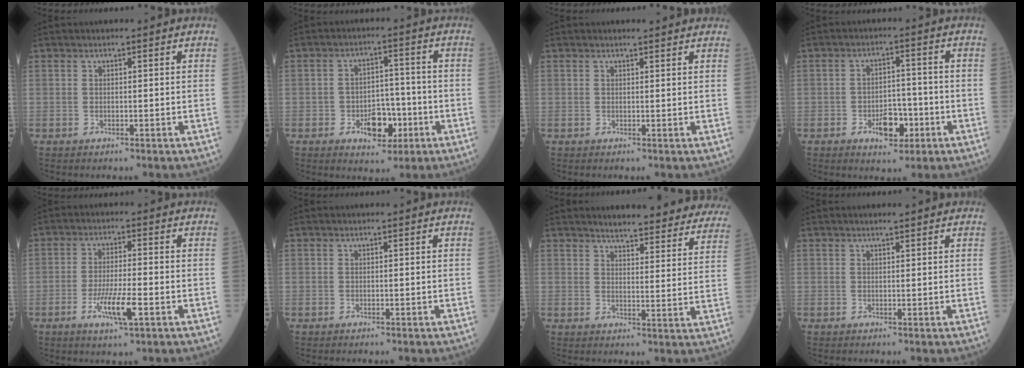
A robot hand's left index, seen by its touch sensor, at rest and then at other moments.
{"total": 6.4, "force": [-2.7, 3.8, 4.4], "torque": [-0.063, 0.013, -0.039]}
{"total": 3.0, "force": [2.7, 0.6, 1.1], "torque": [-0.017, 0.012, 0.026]}
{"total": 5.5, "force": [-2.5, 2.9, 3.9], "torque": [-0.059, 0.008, -0.037]}
{"total": 6.3, "force": [-2.6, 0.6, 5.7], "torque": [-0.110, -0.009, -0.047]}
{"total": 0.0}
{"total": 21.5, "force": [19.9, 3.8, 7.0], "torque": [-0.069, -0.055, 0.219]}
{"total": 2.1, "force": [1.7, 0.3, 1.2], "torque": [-0.017, 0.013, 0.023]}